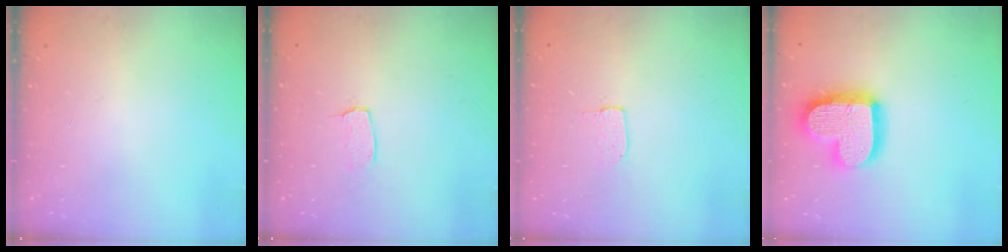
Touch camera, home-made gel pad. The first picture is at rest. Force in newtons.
{"total": 2.9, "press": 2.9, "slide": 0.2}
{"total": 3.1, "press": 3.1, "slide": 0.2}
{"total": 17.8, "press": 17.8, "slide": 1.3}